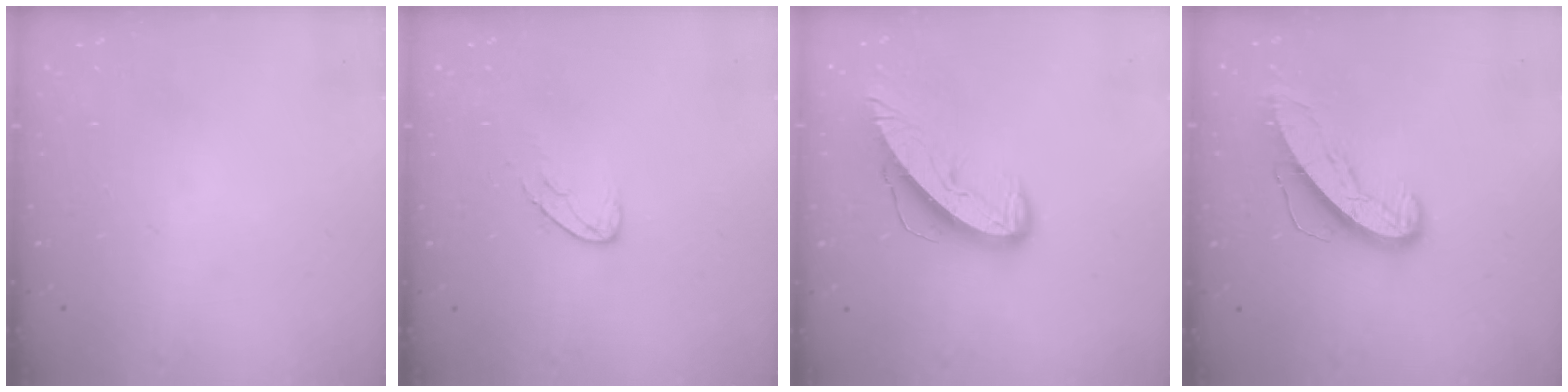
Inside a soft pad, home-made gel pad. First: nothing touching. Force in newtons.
{"total": 5.1, "press": 5.1, "slide": 0.5}
{"total": 10.2, "press": 10.1, "slide": 1.3}
{"total": 9.7, "press": 9.7, "slide": 0.4}